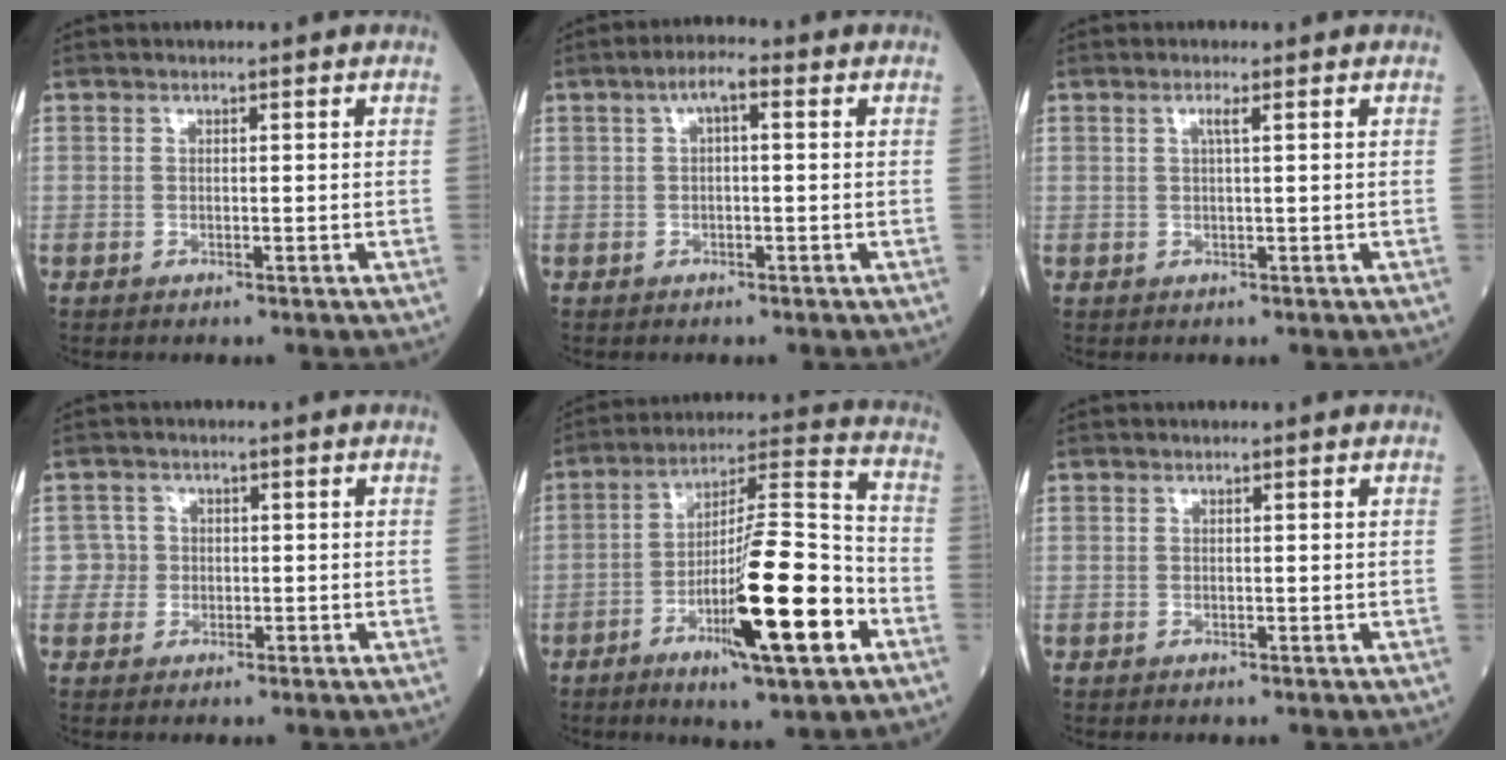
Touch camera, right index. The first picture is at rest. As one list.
[{"total": 3.2, "force": [0.9, 0.8, 2.9], "torque": [-0.051, 0.017, 0.016]}, {"total": 1.2, "force": [0.5, -0.2, 1.0], "torque": [-0.024, 0.002, 0.011]}, {"total": 2.1, "force": [-0.3, 2.1, -0.4], "torque": [0.020, 0.011, -0.010]}, {"total": 17.1, "force": [-6.5, 1.7, 15.7], "torque": [-0.266, -0.006, -0.103]}, {"total": 0.0}]